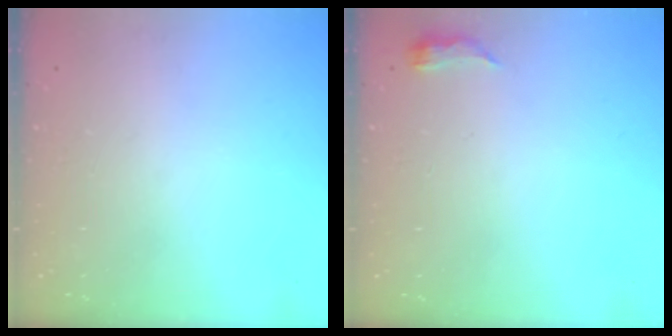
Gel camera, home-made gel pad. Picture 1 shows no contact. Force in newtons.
{"total": 3.8, "press": 3.3, "slide": 1.9}